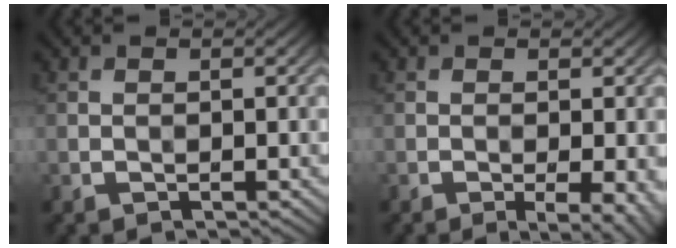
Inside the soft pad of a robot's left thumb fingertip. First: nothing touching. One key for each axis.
{"total": 3.5, "fx": -1.1, "fy": 0.7, "fz": 3.2, "tx": -0.053, "ty": -0.003, "tz": -0.013}